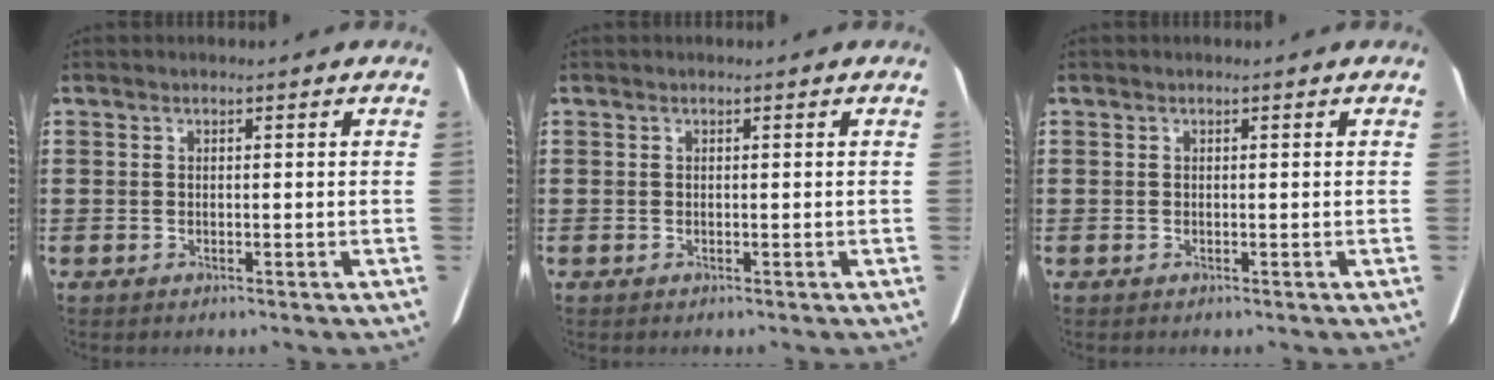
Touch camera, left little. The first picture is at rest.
{"total": 0.0}
{"total": 0.0}